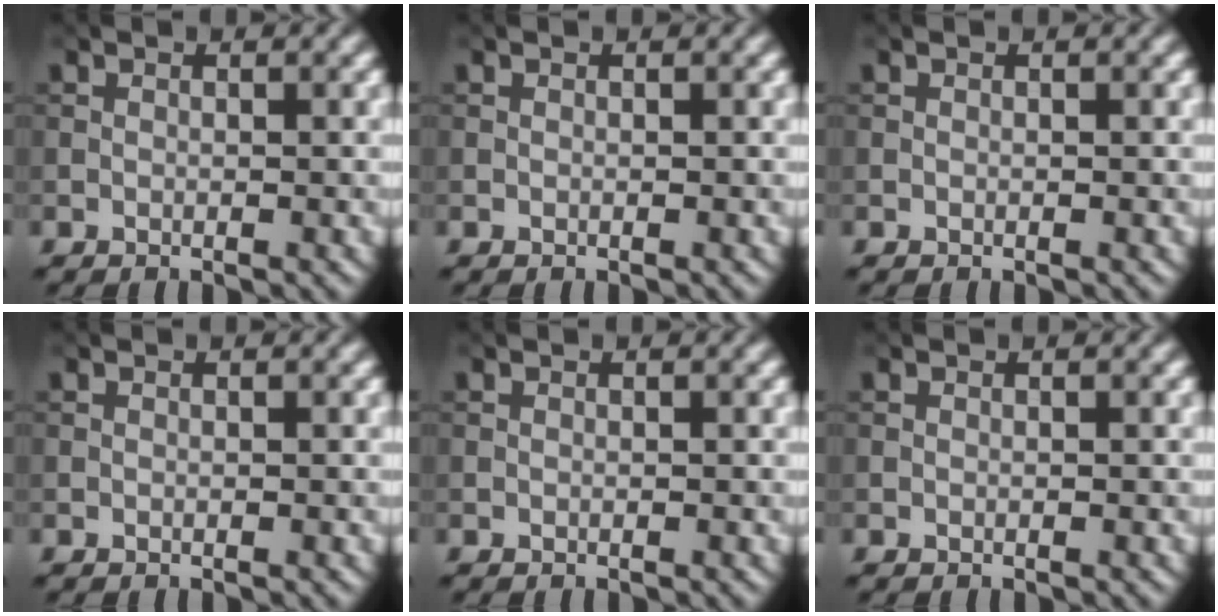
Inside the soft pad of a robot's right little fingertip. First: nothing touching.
{"total": 0.0}
{"total": 0.0}
{"total": 0.0}
{"total": 0.0}
{"total": 0.0}